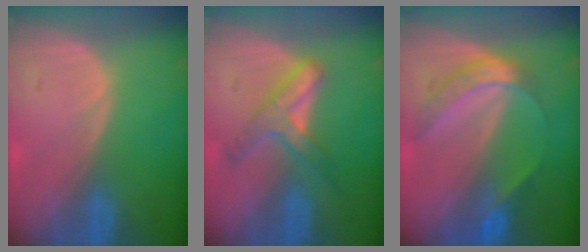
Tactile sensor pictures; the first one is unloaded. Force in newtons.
{"total": 5.5, "press": 5.4, "slide": 1.4}
{"total": 6.2, "press": 5.3, "slide": 3.3}